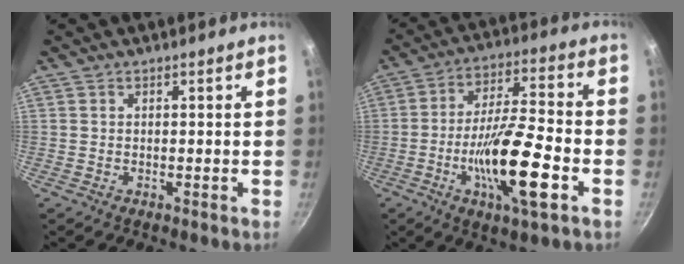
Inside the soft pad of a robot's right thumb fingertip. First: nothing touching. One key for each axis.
{"total": 16.9, "fx": -5.4, "fy": 4.2, "fz": 15.5, "tx": -0.270, "ty": 0.024, "tz": -0.099}